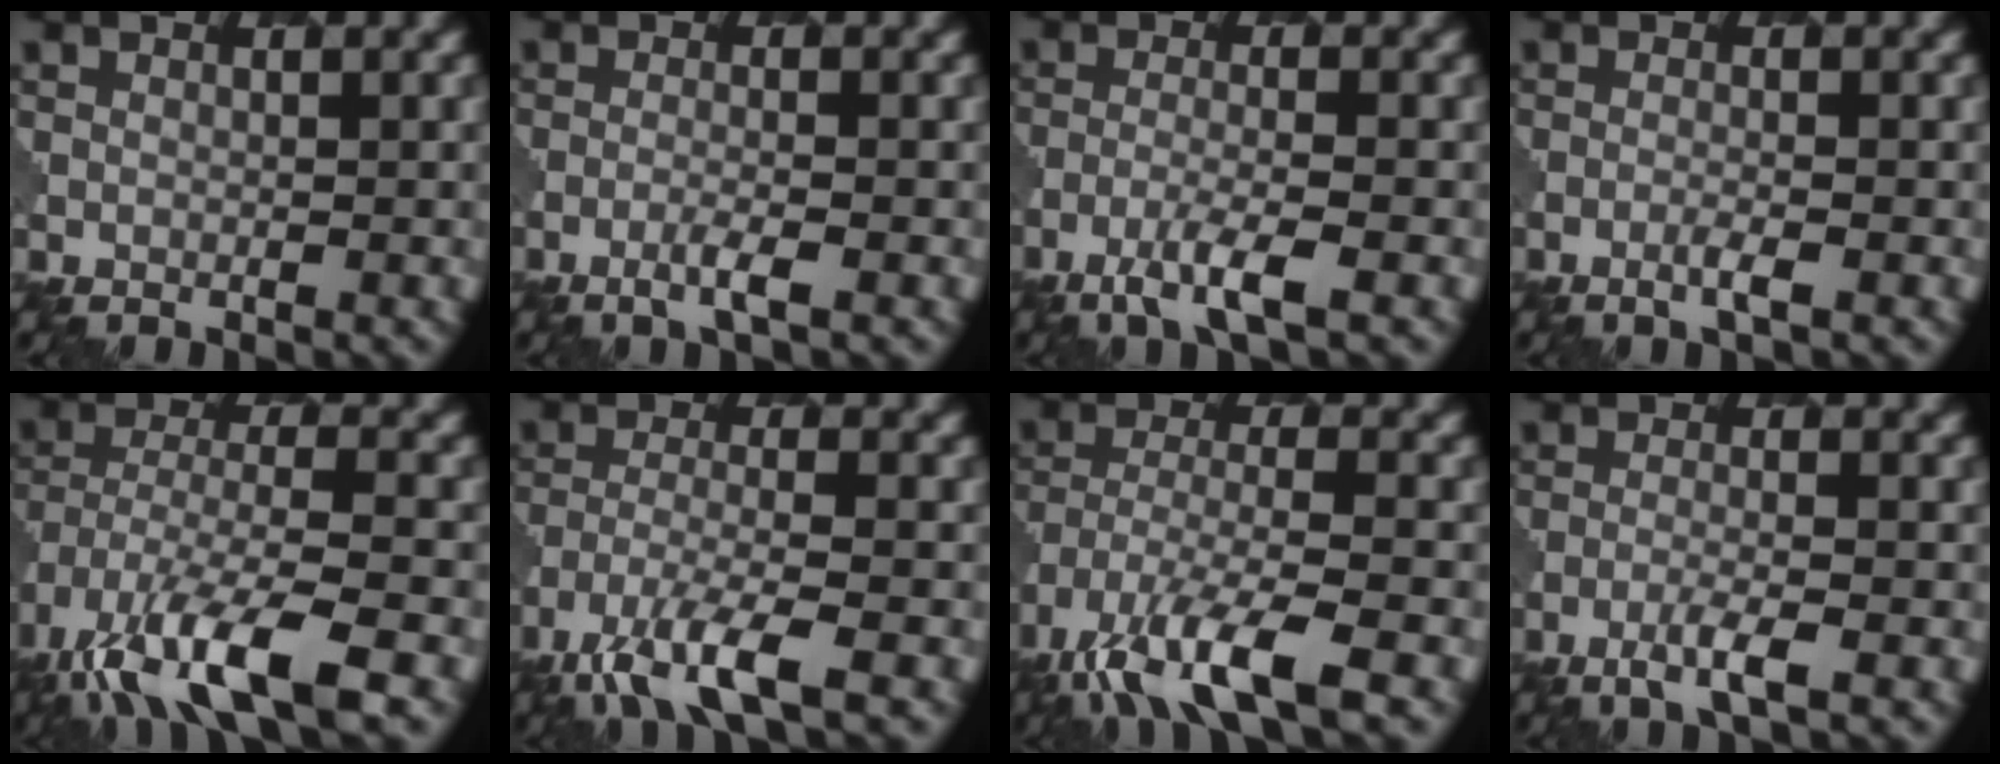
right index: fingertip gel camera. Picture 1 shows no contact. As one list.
[{"total": 1.9, "force": [-0.9, 0.2, 1.6], "torque": [-0.028, 0.002, -0.025]}, {"total": 3.6, "force": [-2.2, 0.5, 2.9], "torque": [-0.059, -0.005, -0.049]}, {"total": 1.4, "force": [-0.6, 0.2, 1.2], "torque": [-0.020, 0.003, -0.016]}, {"total": 9.8, "force": [-5.9, 3.0, 7.2], "torque": [-0.144, -0.016, -0.112]}, {"total": 6.4, "force": [-4.2, 1.5, 4.6], "torque": [-0.090, -0.011, -0.081]}, {"total": 8.4, "force": [-5.3, 2.4, 6.1], "torque": [-0.120, -0.014, -0.100]}, {"total": 2.6, "force": [-1.5, 0.3, 2.2], "torque": [-0.041, -0.001, -0.036]}]